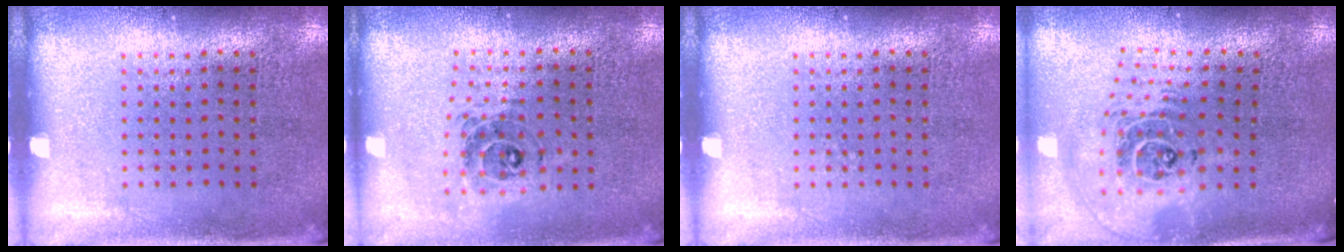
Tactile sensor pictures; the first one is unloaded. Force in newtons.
{"total": 0.8, "press": 0.8, "slide": 0.2}
{"total": 0.0}
{"total": 2.5, "press": 1.7, "slide": 1.8}